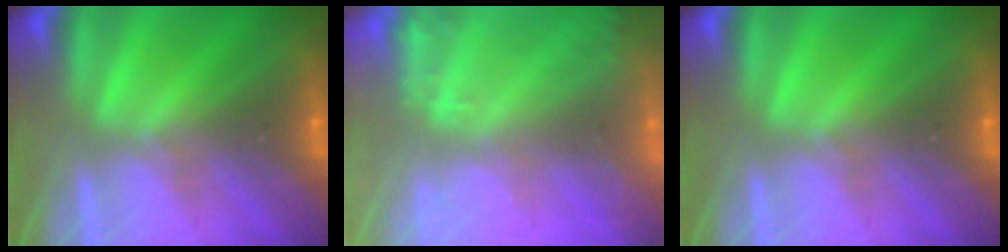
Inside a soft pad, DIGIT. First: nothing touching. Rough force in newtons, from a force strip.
{"total": 1.8}
{"total": 0.0}